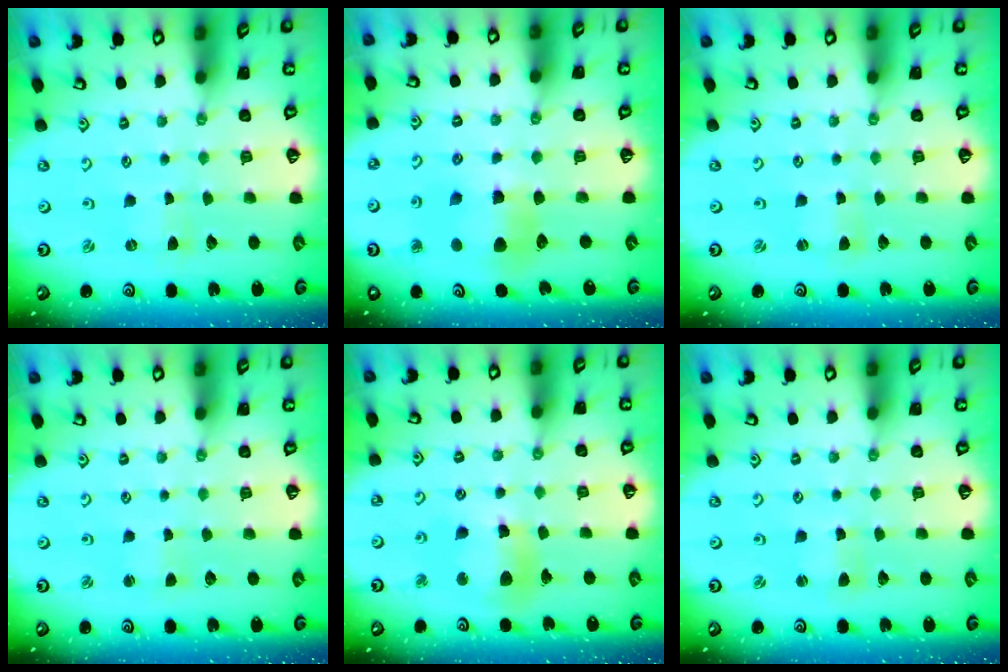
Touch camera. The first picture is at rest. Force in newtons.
{"total": 8.2, "press": 8.1, "slide": 0.8}
{"total": 0.5, "press": 0.5, "slide": 0.2}
{"total": 1.9, "press": 1.9, "slide": 0.4}
{"total": 12.0, "press": 11.9, "slide": 1.6}
{"total": 1.6, "press": 1.5, "slide": 0.4}